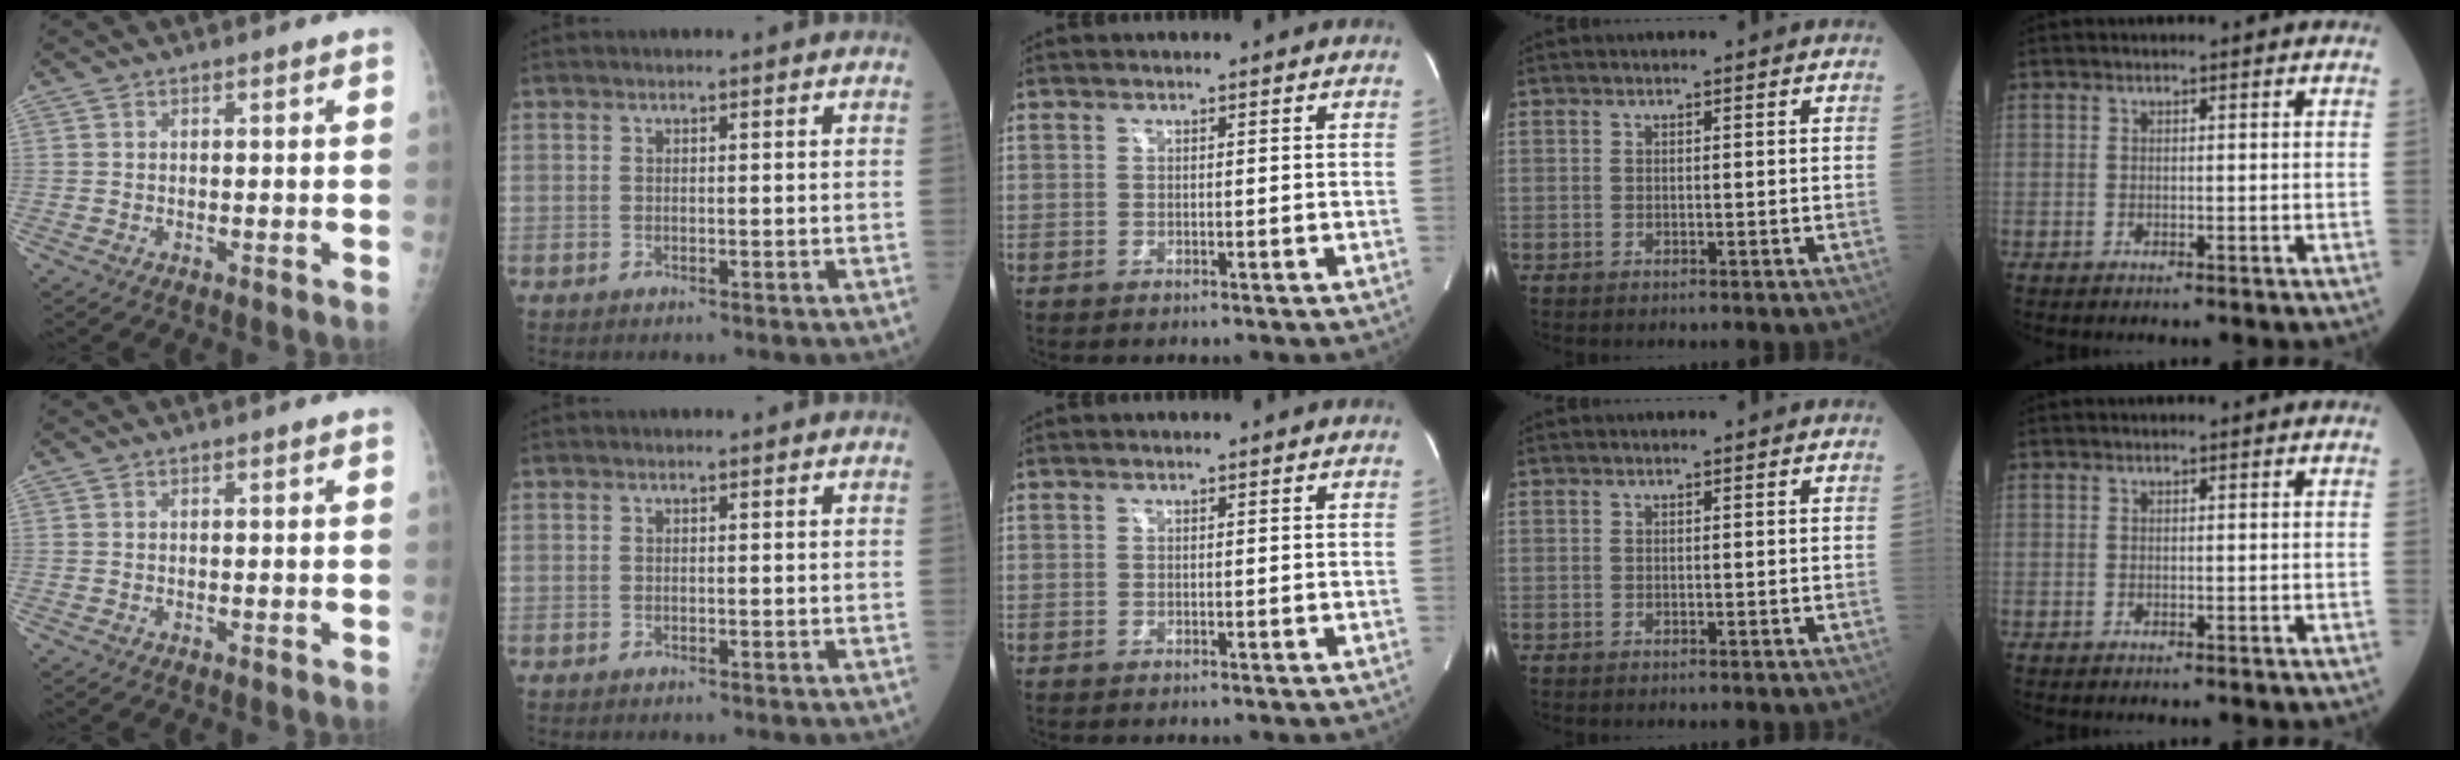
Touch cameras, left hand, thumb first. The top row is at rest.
{}